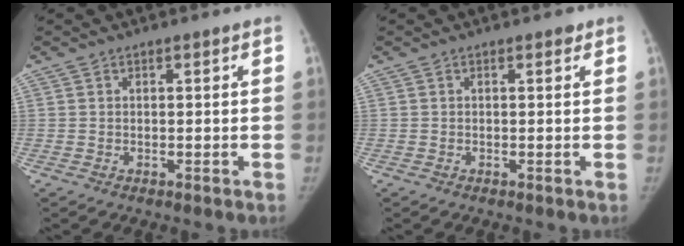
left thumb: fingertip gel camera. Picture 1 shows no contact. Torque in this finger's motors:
{"motor_torque": [0.33, 0.21, 0.26, -0.32, 0.05]}